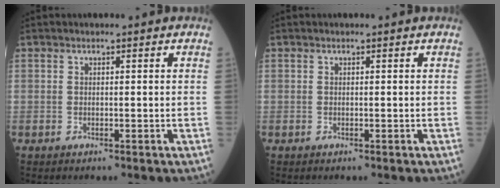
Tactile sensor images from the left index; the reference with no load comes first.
{"total": 0.0}